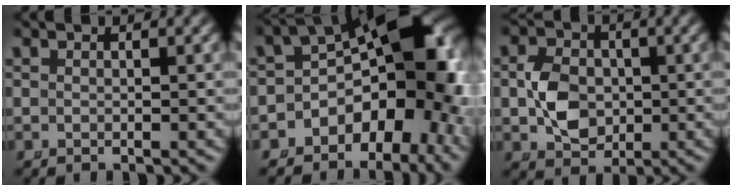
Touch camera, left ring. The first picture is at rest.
{"total": 16.2, "force": [-1.0, 10.2, 12.6], "torque": [-0.196, -0.024, -0.015]}
{"total": 4.3, "force": [-0.6, 3.3, 2.7], "torque": [-0.042, -0.011, -0.004]}